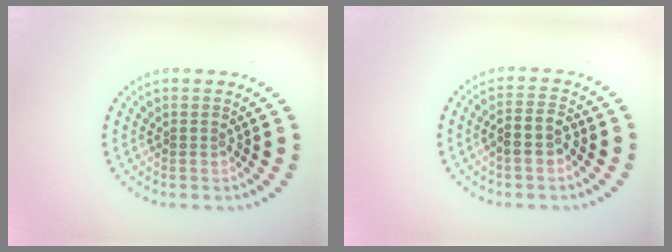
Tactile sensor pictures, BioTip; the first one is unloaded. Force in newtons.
{"total": 2.6, "press": 2.4, "slide": 1.0}